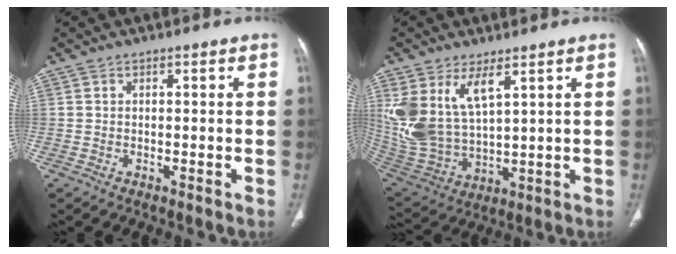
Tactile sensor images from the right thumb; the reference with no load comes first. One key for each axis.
{"total": 14.8, "fx": 6.5, "fy": 7.3, "fz": 11.2, "tx": -0.232, "ty": -0.026, "tz": 0.152}